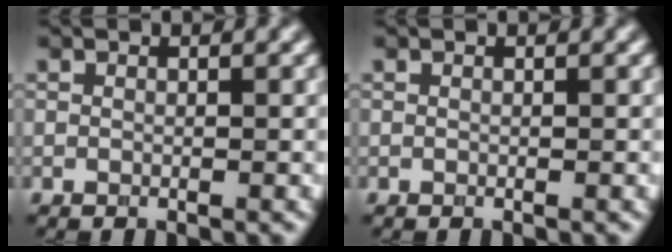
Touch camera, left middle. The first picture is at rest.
{"total": 0.0}